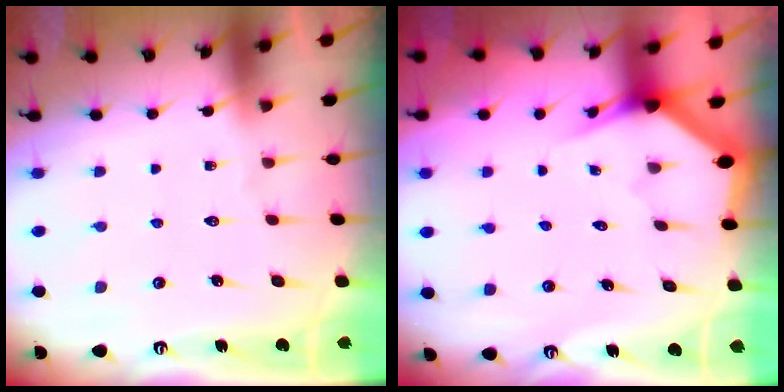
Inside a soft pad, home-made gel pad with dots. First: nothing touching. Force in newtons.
{"total": 2.7, "press": 2.7, "slide": 0.0}